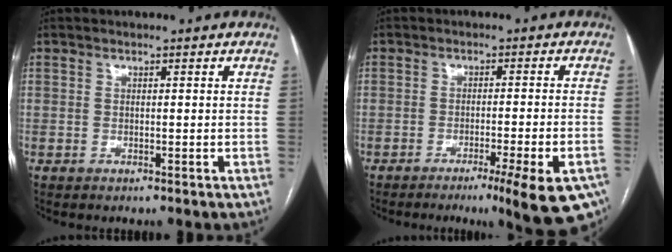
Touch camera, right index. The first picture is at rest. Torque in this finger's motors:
{"motor_torque": [1.37, -0.75, 0.09, 0.04]}